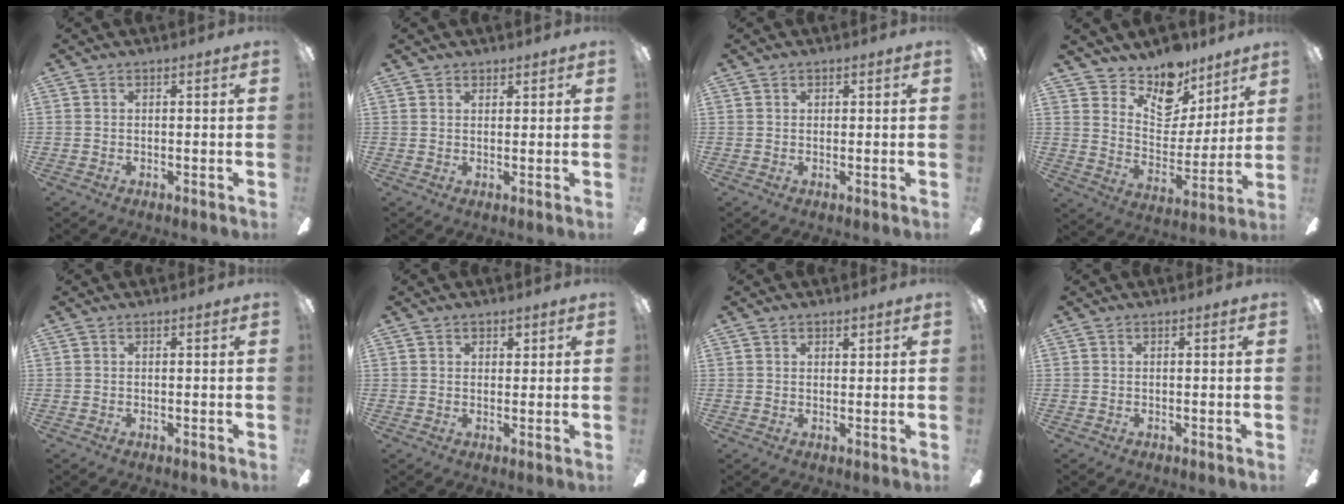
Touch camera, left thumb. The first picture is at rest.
{"total": 1.7, "force": [1.5, 0.9, -0.1], "torque": [0.010, -0.004, 0.028]}
{"total": 0.7, "force": [0.4, 0.5, 0.2], "torque": [-0.004, 0.002, 0.008]}
{"total": 13.4, "force": [11.1, 6.6, 3.6], "torque": [-0.065, -0.092, 0.205]}
{"total": 0.0}
{"total": 1.9, "force": [1.2, 1.3, 0.5], "torque": [0.004, -0.003, 0.018]}
{"total": 1.6, "force": [1.2, 0.9, 0.5], "torque": [-0.004, 0.000, 0.020]}
{"total": 0.0}